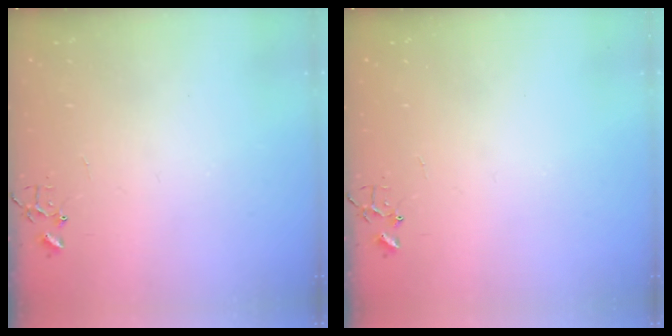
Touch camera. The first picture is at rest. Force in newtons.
{"total": 0.0}